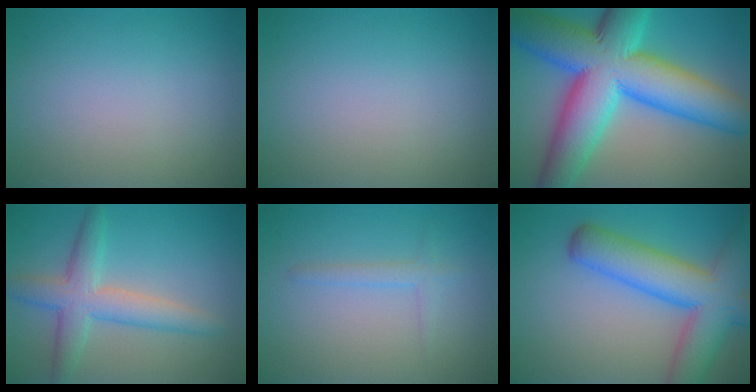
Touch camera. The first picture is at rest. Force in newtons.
{"total": 0.0}
{"total": 16.0, "press": 16.0, "slide": 0.4}
{"total": 4.8, "press": 4.8, "slide": 0.1}
{"total": 1.4, "press": 1.4, "slide": 0.1}
{"total": 9.3, "press": 9.3, "slide": 0.7}